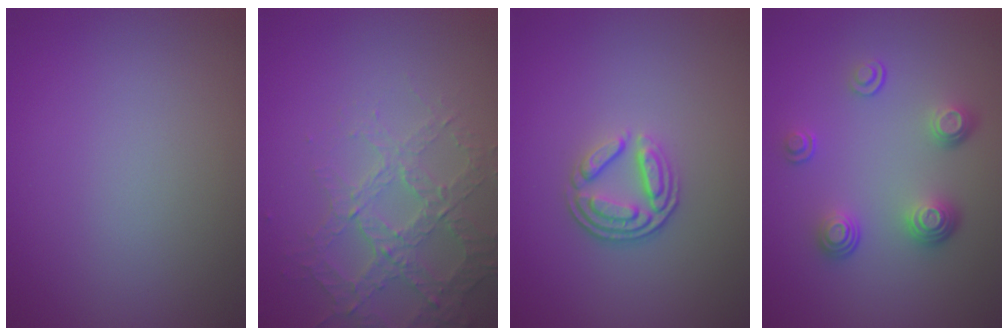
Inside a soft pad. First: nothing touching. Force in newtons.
{"total": 3.6, "press": 3.4, "slide": 1.4}
{"total": 3.5, "press": 2.6, "slide": 2.4}
{"total": 3.6, "press": 2.6, "slide": 2.4}